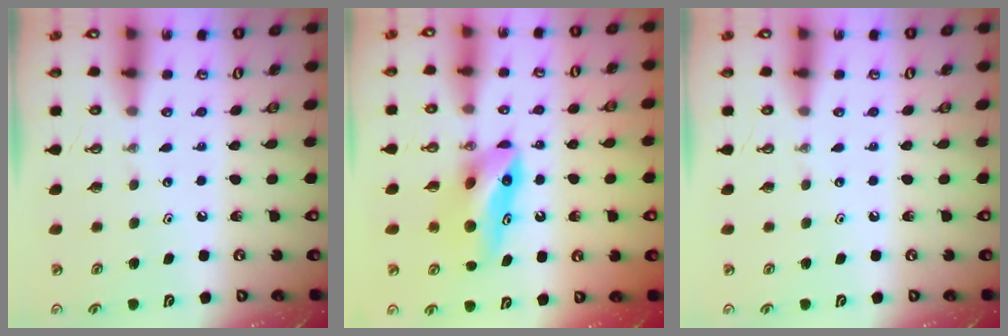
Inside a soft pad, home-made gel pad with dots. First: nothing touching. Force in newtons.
{"total": 9.3, "press": 8.4, "slide": 4.0}
{"total": 0.0}